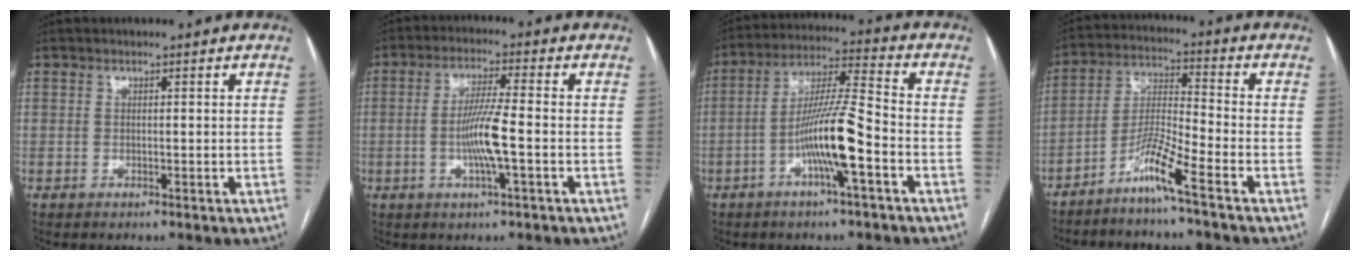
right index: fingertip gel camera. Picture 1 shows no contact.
{"total": 7.1, "force": [-1.5, 0.0, 7.0], "torque": [-0.139, -0.002, -0.030]}
{"total": 11.0, "force": [-4.0, 0.3, 10.2], "torque": [-0.199, 0.010, -0.074]}
{"total": 7.2, "force": [-5.0, -1.0, 5.1], "torque": [-0.107, -0.011, -0.103]}